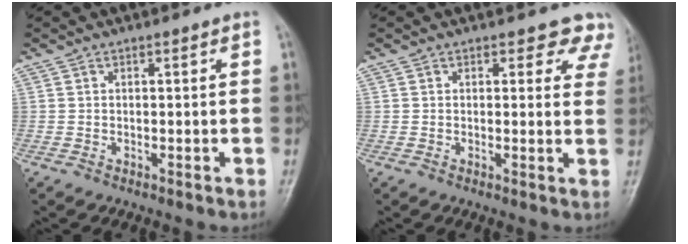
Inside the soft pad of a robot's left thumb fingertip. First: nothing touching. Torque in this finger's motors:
{"motor_torque": [0.03, 0.08, -0.13, -0.10, 0.07]}